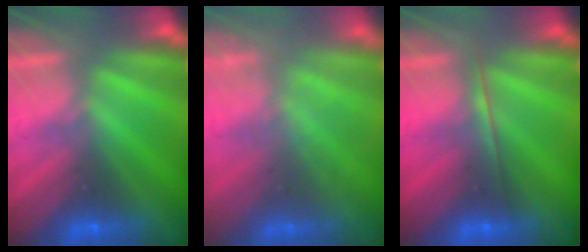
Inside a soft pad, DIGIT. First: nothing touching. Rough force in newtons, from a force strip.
{"total": 2.1}
{"total": 1.7}